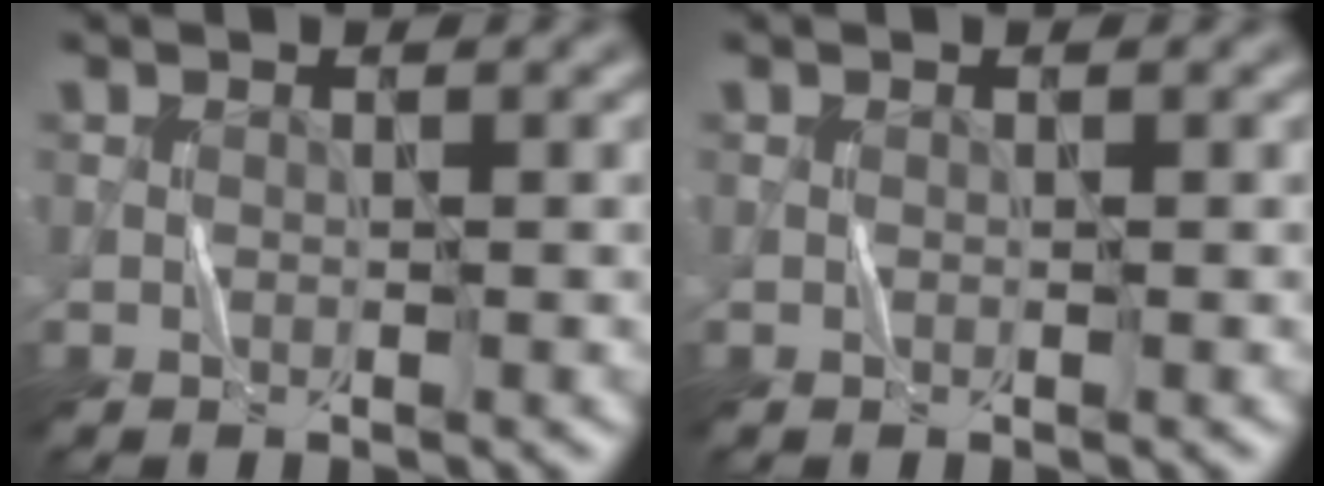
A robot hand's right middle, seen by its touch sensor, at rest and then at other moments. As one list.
[{"total": 0.0}]